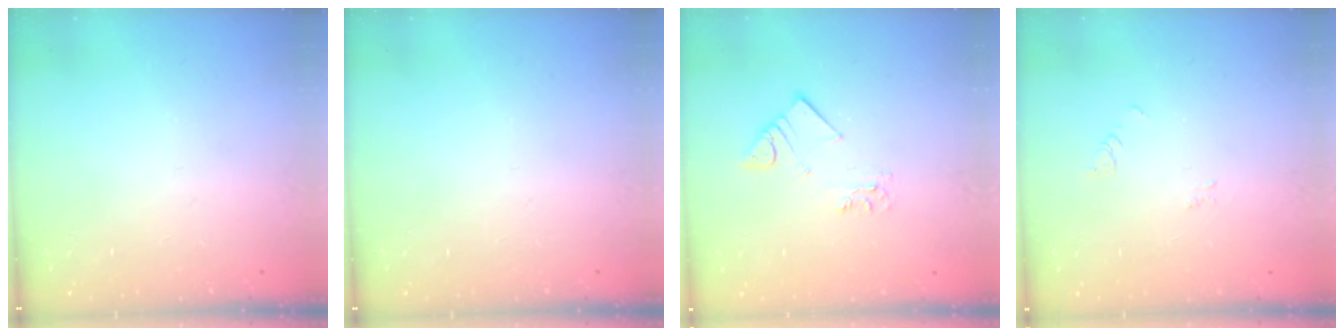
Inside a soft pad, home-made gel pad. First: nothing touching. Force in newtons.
{"total": 0.0}
{"total": 3.4, "press": 3.4, "slide": 0.1}
{"total": 3.1, "press": 3.1, "slide": 0.5}